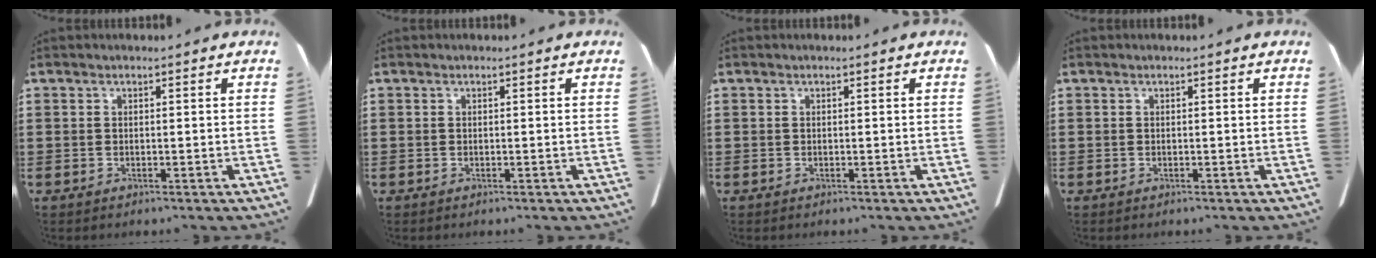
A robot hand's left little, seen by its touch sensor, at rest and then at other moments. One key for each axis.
{"total": 0.0}
{"total": 0.0}
{"total": 0.0}